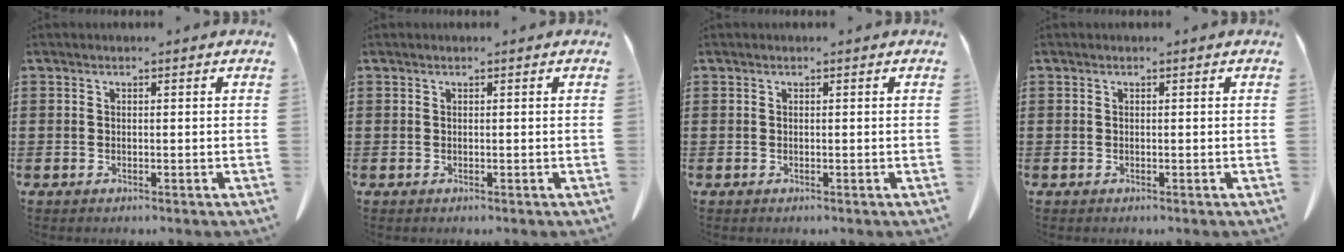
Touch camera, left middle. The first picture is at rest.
{"total": 0.0}
{"total": 0.0}
{"total": 0.0}